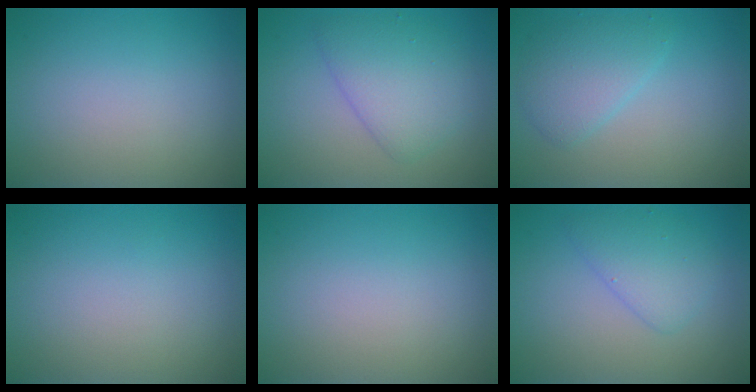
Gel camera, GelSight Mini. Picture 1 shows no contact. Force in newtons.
{"total": 4.1, "press": 4.1, "slide": 0.1}
{"total": 3.0, "press": 3.0, "slide": 0.2}
{"total": 0.0}
{"total": 0.0}
{"total": 2.8, "press": 2.8, "slide": 0.1}